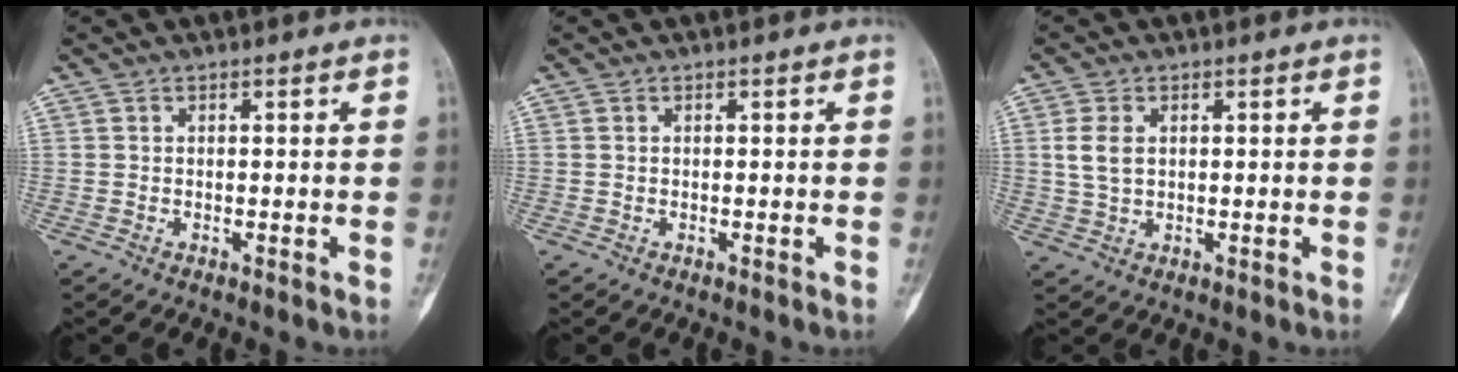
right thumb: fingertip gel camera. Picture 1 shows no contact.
{"total": 0.0}
{"total": 4.4, "force": [0.9, 2.8, 3.3], "torque": [-0.069, 0.001, 0.019]}